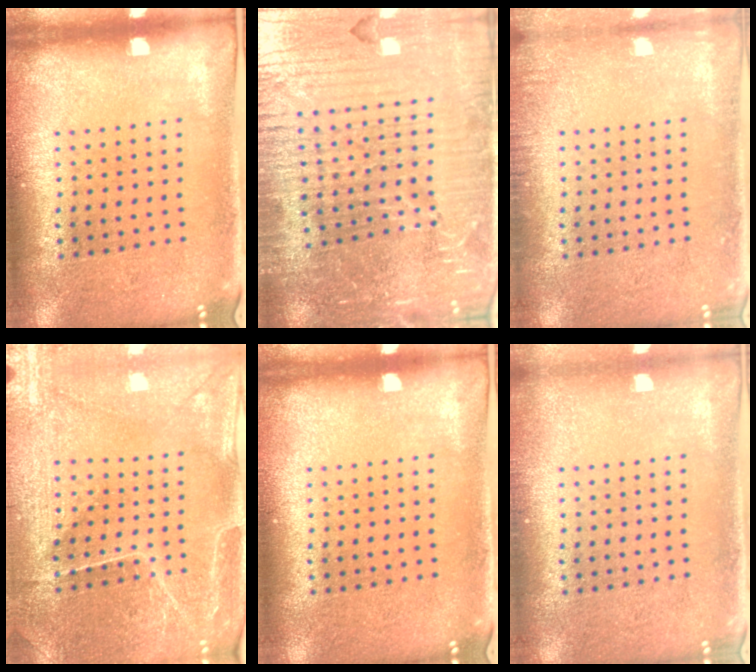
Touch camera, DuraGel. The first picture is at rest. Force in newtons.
{"total": 7.0, "press": 6.1, "slide": 3.5}
{"total": 1.3, "press": 1.2, "slide": 0.2}
{"total": 1.3, "press": 1.3, "slide": 0.3}
{"total": 0.0}
{"total": 0.6, "press": 0.6, "slide": 0.1}